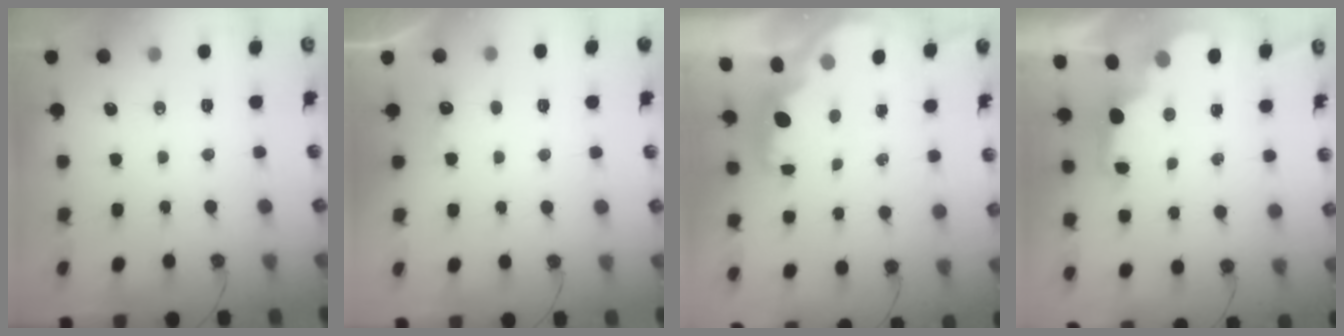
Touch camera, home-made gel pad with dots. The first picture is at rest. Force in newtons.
{"total": 4.1, "press": 4.0, "slide": 0.9}
{"total": 1.6, "press": 1.4, "slide": 0.7}
{"total": 3.0, "press": 2.9, "slide": 0.6}